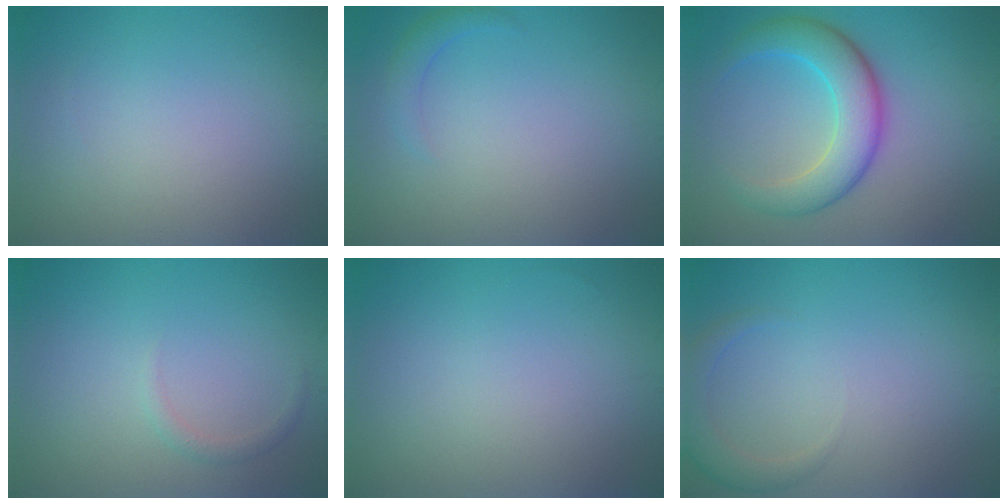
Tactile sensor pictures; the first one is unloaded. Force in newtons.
{"total": 1.4, "press": 1.4, "slide": 0.1}
{"total": 6.1, "press": 6.1, "slide": 0.2}
{"total": 0.9, "press": 0.9, "slide": 0.0}
{"total": 0.0}
{"total": 2.3, "press": 2.3, "slide": 0.1}